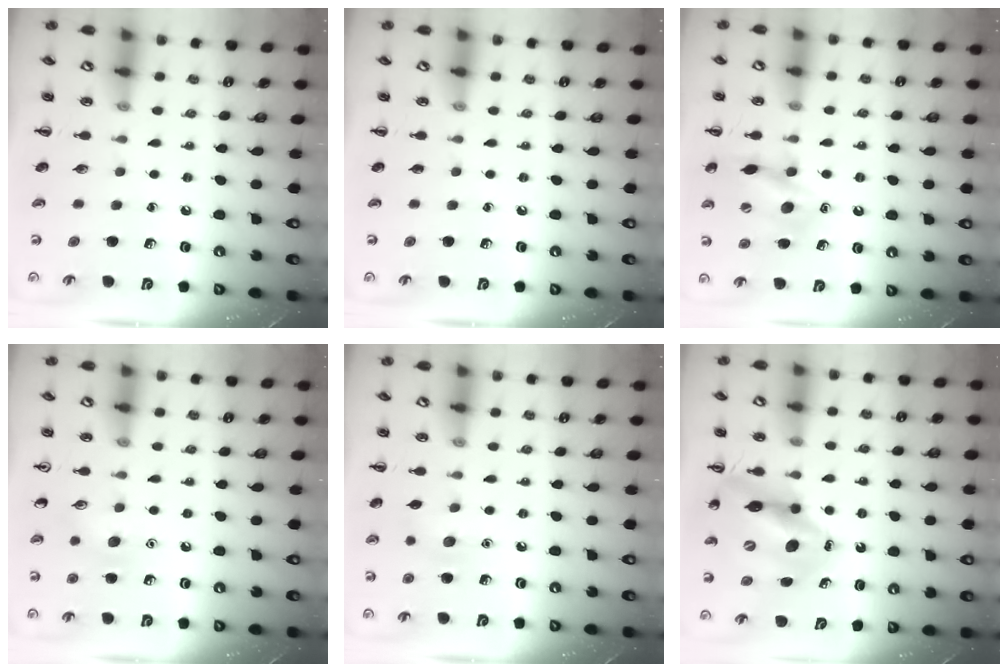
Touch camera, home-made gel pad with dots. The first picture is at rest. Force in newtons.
{"total": 0.0}
{"total": 13.3, "press": 13.1, "slide": 2.3}
{"total": 6.8, "press": 6.5, "slide": 2.0}
{"total": 6.0, "press": 5.8, "slide": 1.4}
{"total": 13.8, "press": 13.1, "slide": 4.3}